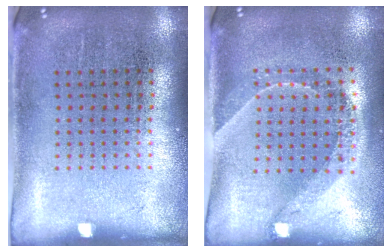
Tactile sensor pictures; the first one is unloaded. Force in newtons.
{"total": 1.6, "press": 1.3, "slide": 0.9}